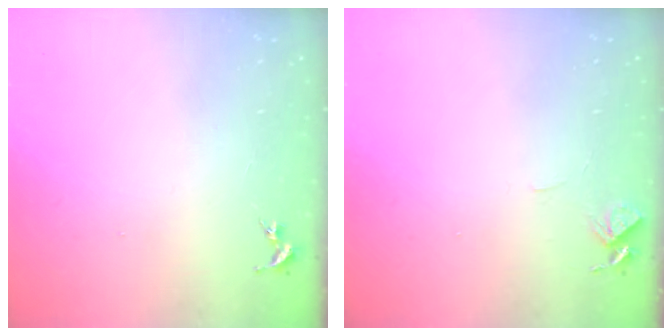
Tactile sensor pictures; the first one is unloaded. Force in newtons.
{"total": 4.6, "press": 4.5, "slide": 0.4}